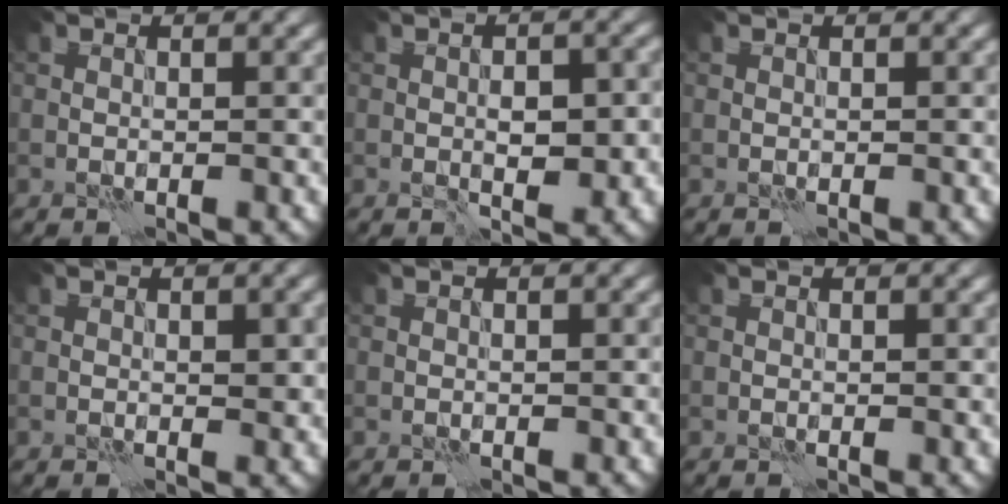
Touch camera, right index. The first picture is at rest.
{"total": 3.8, "force": [-0.4, 1.7, 3.4], "torque": [-0.048, 0.002, -0.004]}
{"total": 0.0}
{"total": 1.3, "force": [0.3, 0.6, 1.1], "torque": [-0.012, -0.002, 0.004]}
{"total": 0.0}
{"total": 0.0}